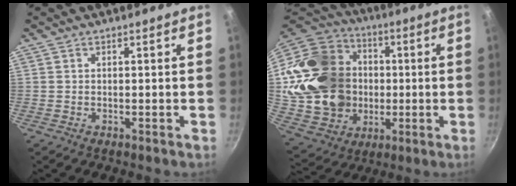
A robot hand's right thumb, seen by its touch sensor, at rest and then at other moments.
{"total": 28.0, "force": [0.6, 23.1, 15.8], "torque": [-0.280, 0.040, 0.034]}